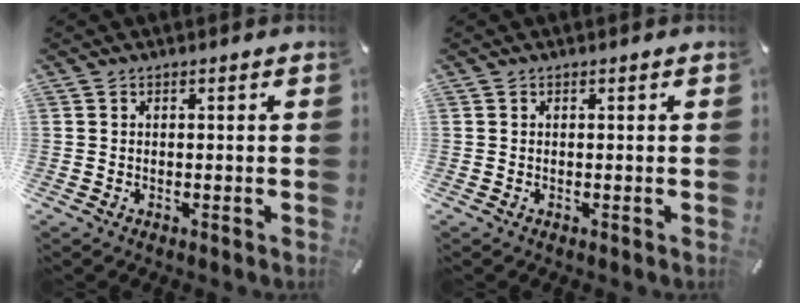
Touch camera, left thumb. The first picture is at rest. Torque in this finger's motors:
{"motor_torque": [-0.04, -0.03, 0.00, 0.11, 0.00]}